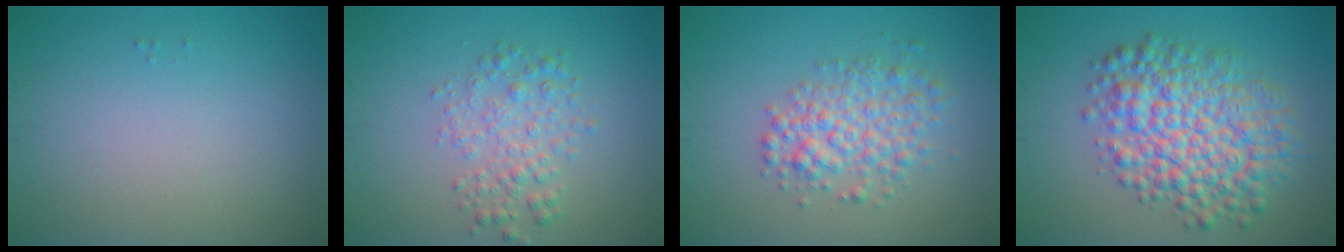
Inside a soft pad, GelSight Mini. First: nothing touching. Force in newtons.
{"total": 2.8, "press": 2.8, "slide": 0.0}
{"total": 4.0, "press": 4.0, "slide": 0.1}
{"total": 8.2, "press": 8.2, "slide": 0.1}